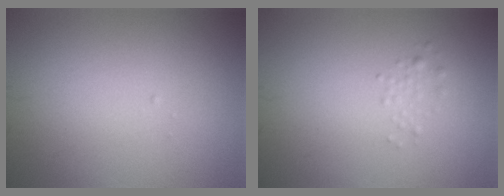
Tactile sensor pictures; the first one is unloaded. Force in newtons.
{"total": 1.0, "press": 1.0, "slide": 0.0}